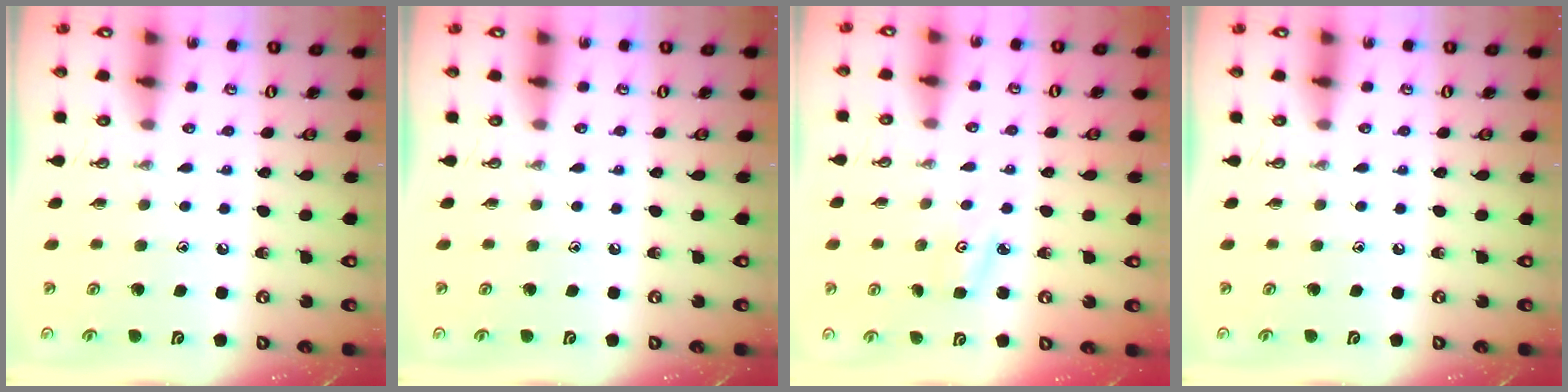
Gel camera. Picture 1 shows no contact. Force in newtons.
{"total": 0.0}
{"total": 3.0, "press": 3.0, "slide": 0.4}
{"total": 0.0}